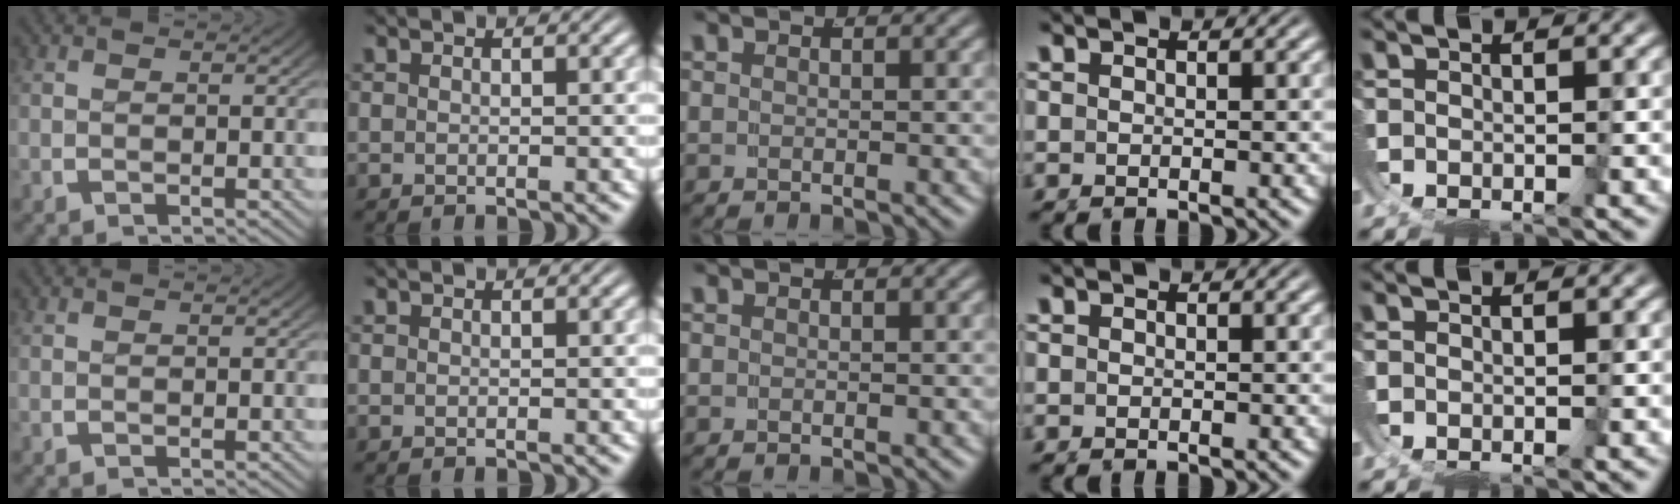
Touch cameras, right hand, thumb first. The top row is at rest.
{}